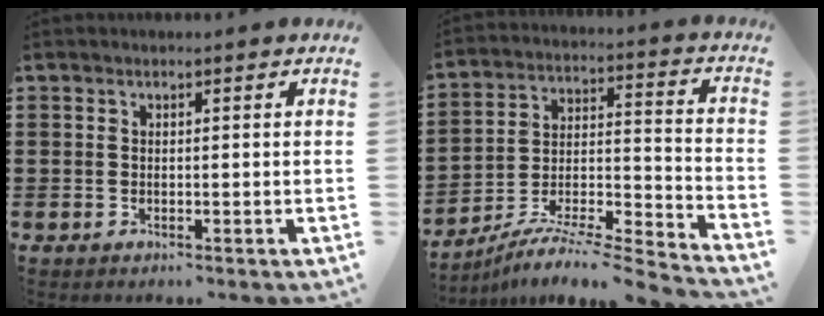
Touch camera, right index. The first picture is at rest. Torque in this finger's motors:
{"motor_torque": [0.77, 0.90, -0.33, -0.06]}